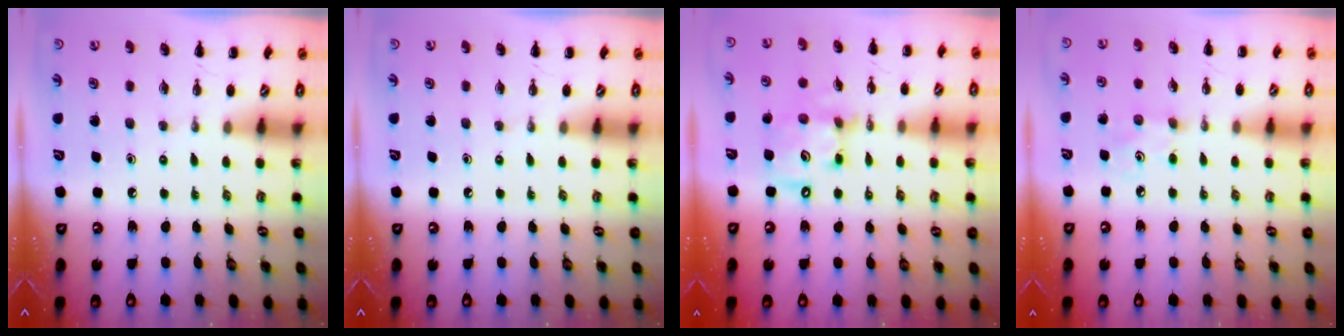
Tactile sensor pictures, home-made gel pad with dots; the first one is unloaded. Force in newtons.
{"total": 0.0}
{"total": 12.6, "press": 12.3, "slide": 2.6}
{"total": 4.1, "press": 4.0, "slide": 0.9}